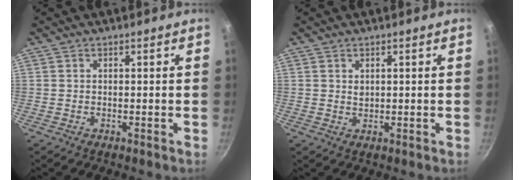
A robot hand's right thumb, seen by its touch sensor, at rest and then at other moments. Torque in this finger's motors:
{"motor_torque": [0.19, -0.07, 0.17, -0.02, -0.03]}